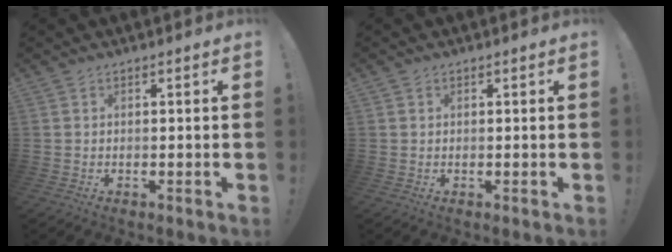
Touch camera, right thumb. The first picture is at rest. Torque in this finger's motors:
{"motor_torque": [-0.02, -0.09, -0.10, -0.16, 0.07]}